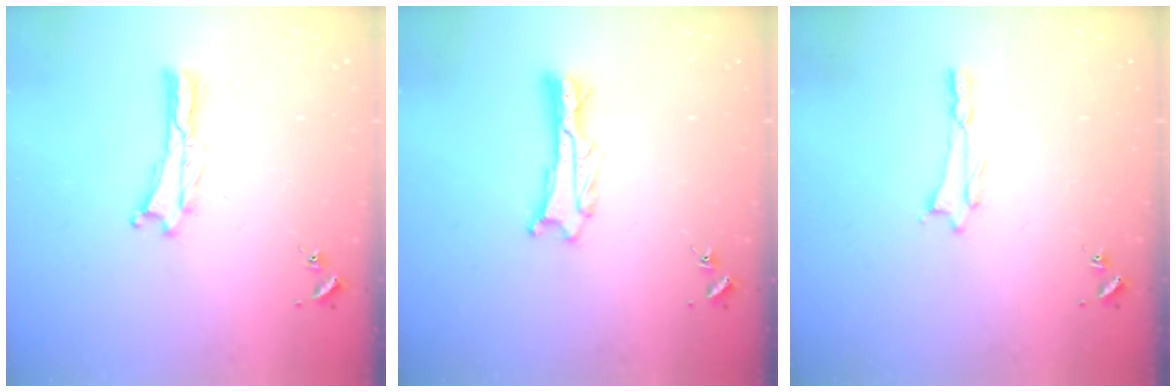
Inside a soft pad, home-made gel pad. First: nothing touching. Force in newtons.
{"total": 0.9, "press": 0.9, "slide": 0.1}
{"total": 0.7, "press": 0.7, "slide": 0.1}